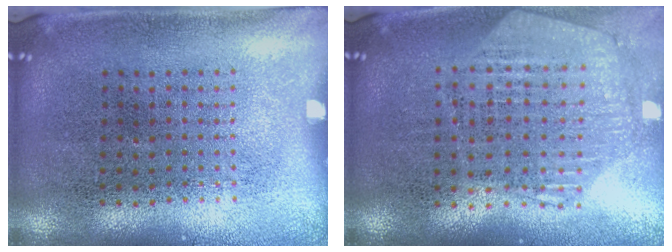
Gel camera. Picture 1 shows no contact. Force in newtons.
{"total": 1.1, "press": 1.1, "slide": 0.2}